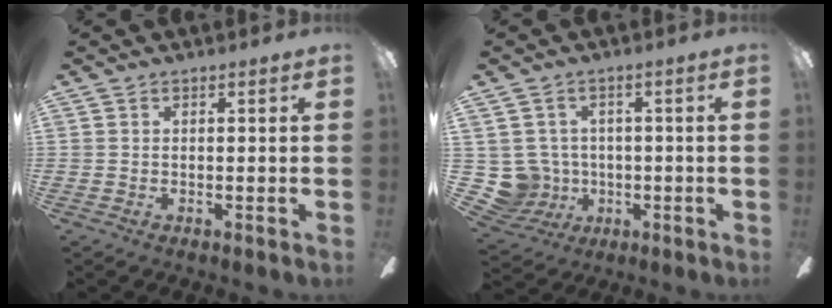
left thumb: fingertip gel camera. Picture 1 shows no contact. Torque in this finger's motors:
{"motor_torque": [-0.42, 0.02, -0.10, -0.11, 0.00]}